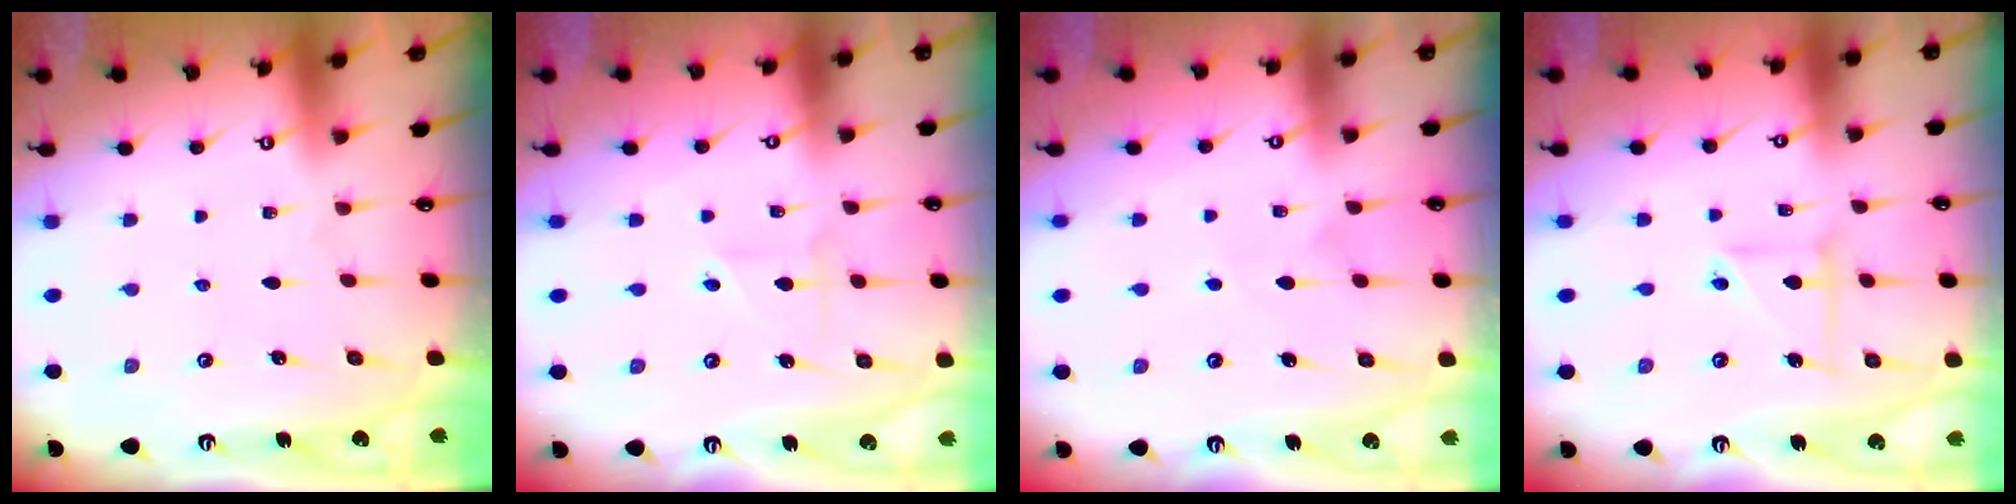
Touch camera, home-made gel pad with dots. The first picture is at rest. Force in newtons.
{"total": 2.0, "press": 2.0, "slide": 0.2}
{"total": 3.8, "press": 3.8, "slide": 0.1}
{"total": 4.0, "press": 4.0, "slide": 0.4}